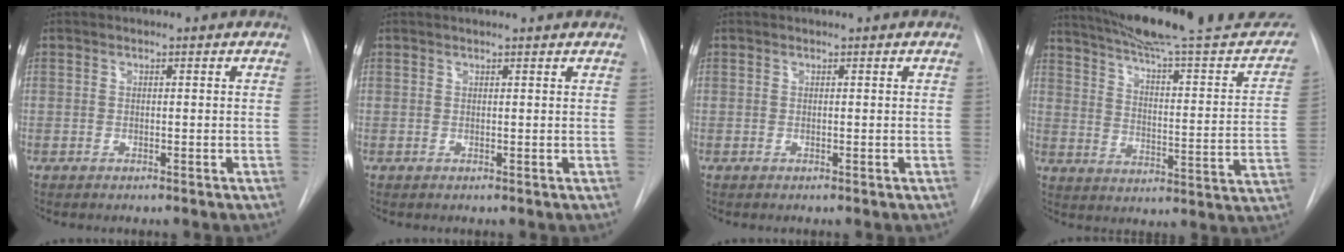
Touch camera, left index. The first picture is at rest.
{"total": 2.4, "force": [2.2, -0.1, 1.0], "torque": [-0.012, 0.012, 0.020]}
{"total": 0.5, "force": [-0.5, 0.0, 0.1], "torque": [0.000, 0.000, -0.006]}
{"total": 27.6, "force": [24.0, 3.1, 13.2], "torque": [-0.195, -0.058, 0.310]}